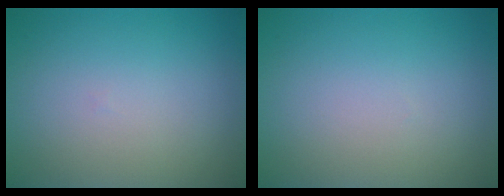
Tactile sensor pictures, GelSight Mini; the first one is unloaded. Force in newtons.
{"total": 0.0}